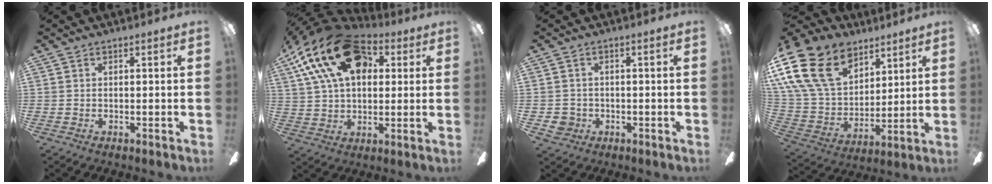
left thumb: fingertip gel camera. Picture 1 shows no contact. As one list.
[{"total": 22.5, "force": [10.3, 13.1, 15.1], "torque": [-0.295, -0.030, 0.176]}, {"total": 3.6, "force": [-0.7, 3.4, 0.8], "torque": [-0.022, 0.007, -0.014]}, {"total": 23.8, "force": [12.2, 15.8, 13.0], "torque": [-0.282, -0.057, 0.228]}]